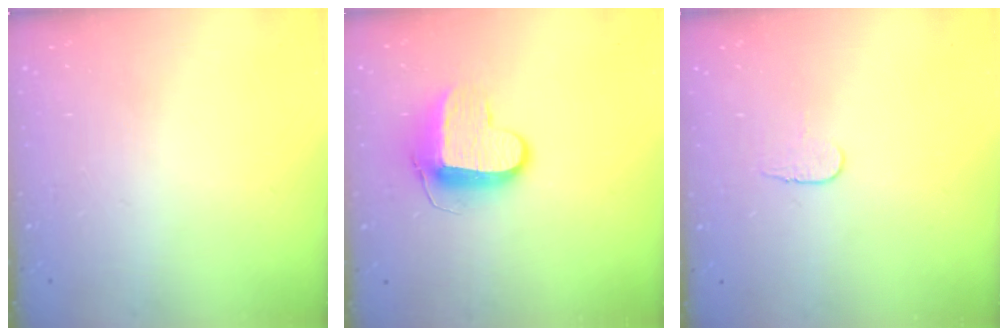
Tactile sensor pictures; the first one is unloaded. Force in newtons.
{"total": 11.2, "press": 11.2, "slide": 0.8}
{"total": 4.3, "press": 4.2, "slide": 0.4}